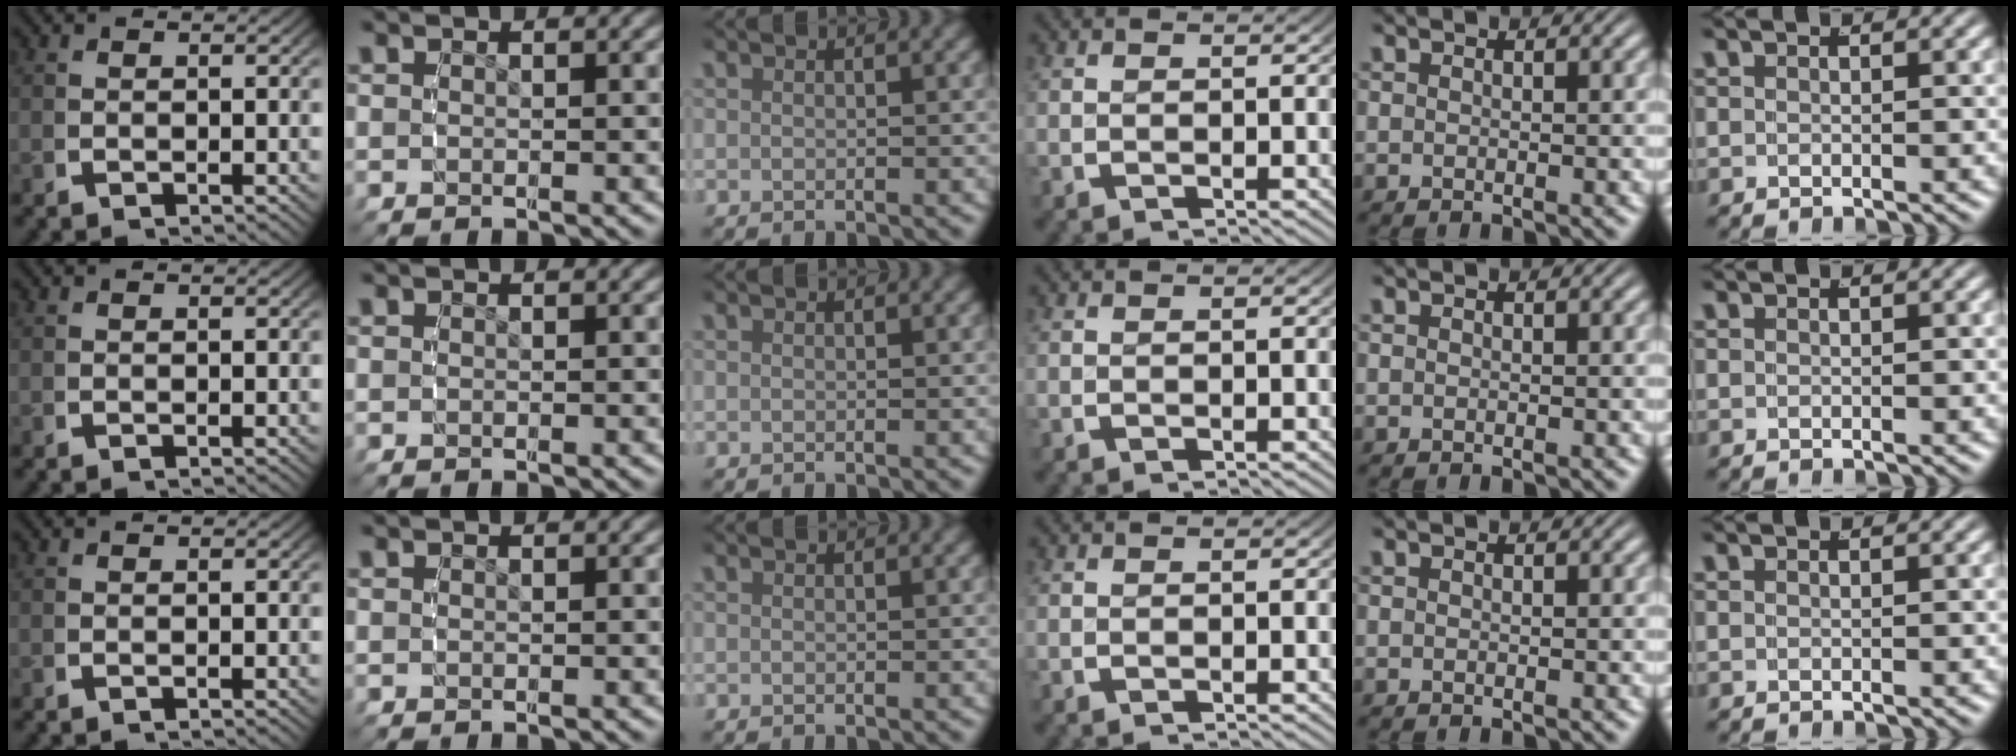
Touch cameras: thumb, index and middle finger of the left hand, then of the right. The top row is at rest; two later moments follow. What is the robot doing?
{"motion": "grasp_and_lifting", "object": "ethernet cable"}